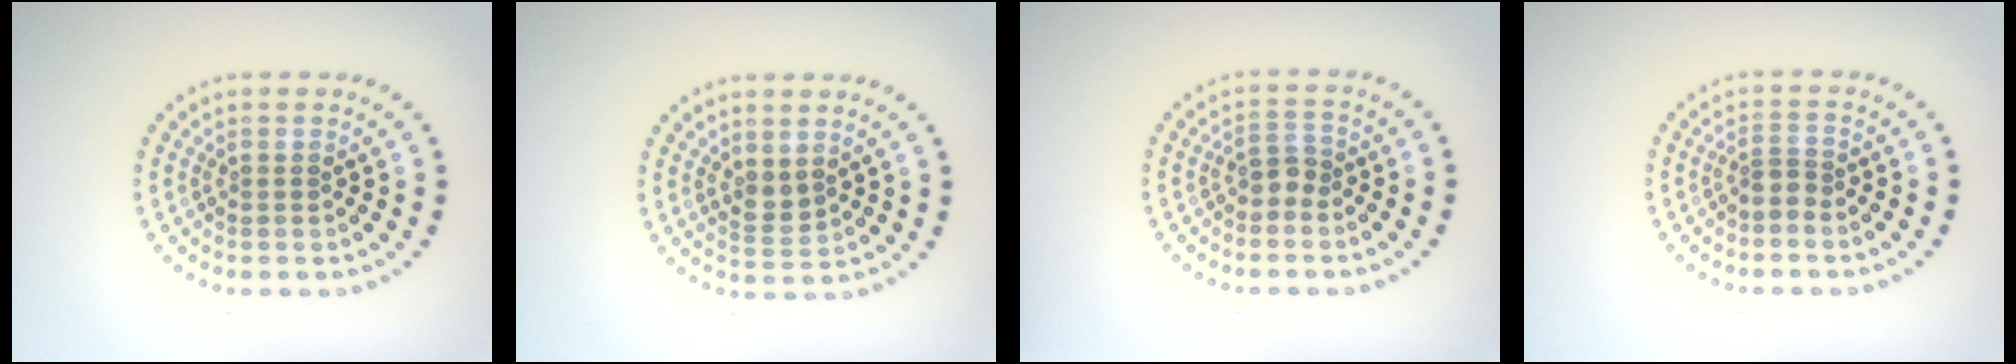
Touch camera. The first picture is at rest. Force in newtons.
{"total": 1.6, "press": 1.5, "slide": 0.7}
{"total": 1.7, "press": 1.4, "slide": 1.0}
{"total": 1.3, "press": 0.8, "slide": 1.1}